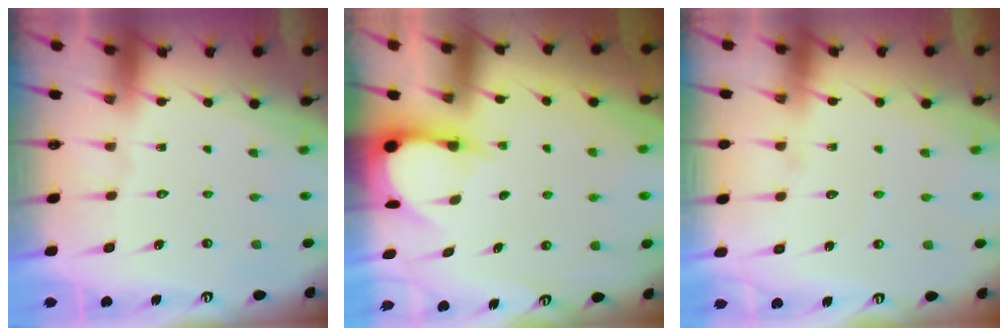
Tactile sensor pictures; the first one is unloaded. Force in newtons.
{"total": 3.5, "press": 3.5, "slide": 0.3}
{"total": 3.1, "press": 3.0, "slide": 0.3}